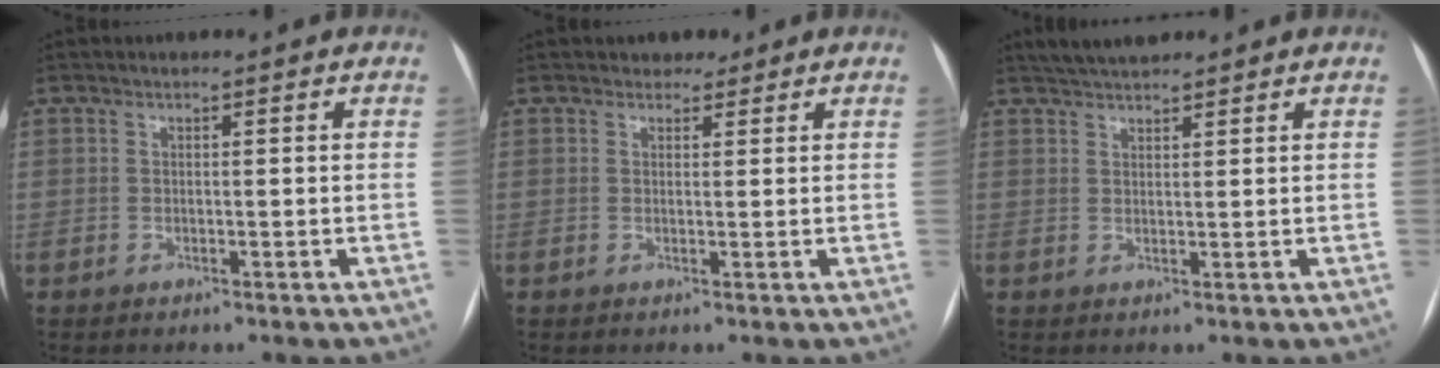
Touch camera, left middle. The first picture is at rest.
{"total": 1.8, "force": [1.3, 1.1, -0.1], "torque": [0.002, 0.004, 0.018]}
{"total": 3.8, "force": [3.5, 0.8, 1.2], "torque": [-0.021, 0.025, 0.065]}